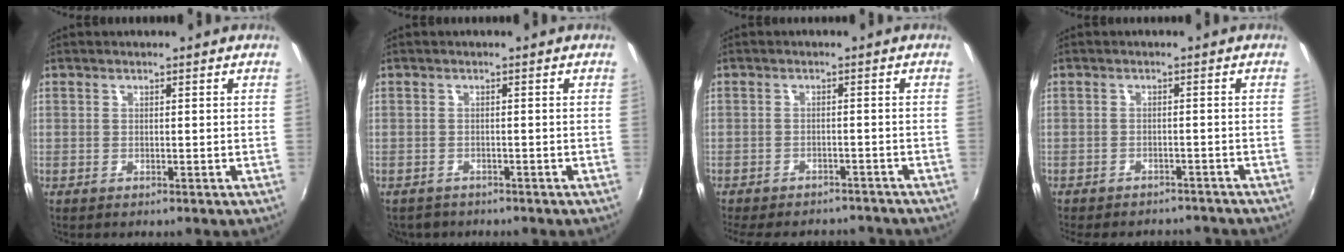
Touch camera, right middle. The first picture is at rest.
{"total": 3.5, "force": [-2.8, 1.9, 0.7], "torque": [-0.023, -0.008, -0.047]}
{"total": 13.2, "force": [-11.3, 4.7, 5.0], "torque": [-0.114, -0.012, -0.151]}
{"total": 10.3, "force": [-9.0, 3.5, 3.5], "torque": [-0.083, -0.013, -0.121]}